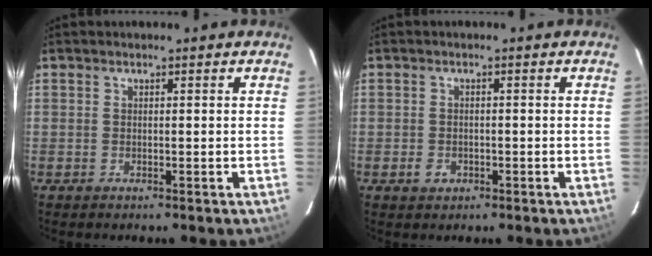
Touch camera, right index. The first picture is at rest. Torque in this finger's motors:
{"motor_torque": [0.07, -0.03, -0.06, -0.06]}